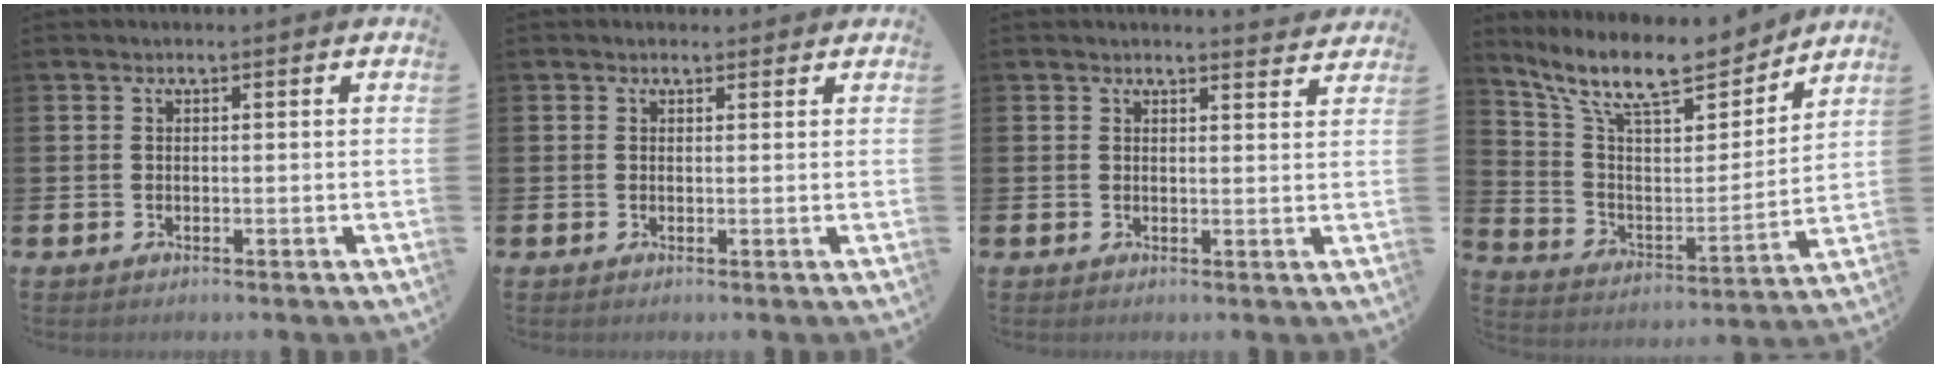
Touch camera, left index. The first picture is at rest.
{"total": 0.8, "force": [0.7, 0.4, 0.2], "torque": [0.006, 0.002, 0.011]}
{"total": 2.4, "force": [2.4, 0.1, -0.1], "torque": [0.017, -0.022, 0.038]}
{"total": 12.7, "force": [10.8, 3.5, 5.7], "torque": [-0.142, -0.068, 0.189]}